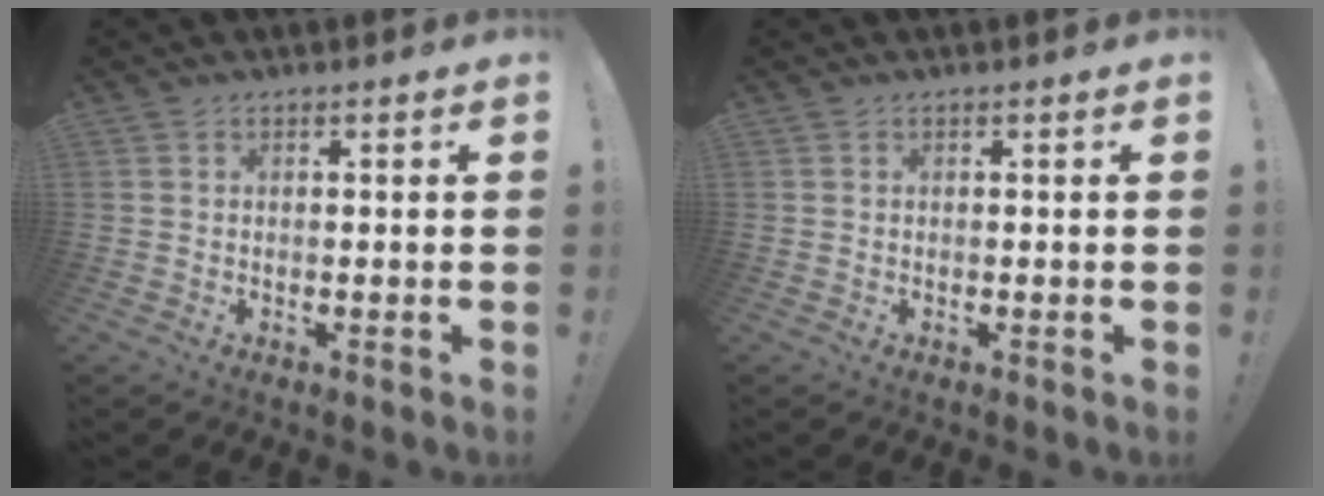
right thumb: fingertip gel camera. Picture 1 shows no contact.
{"total": 0.0}